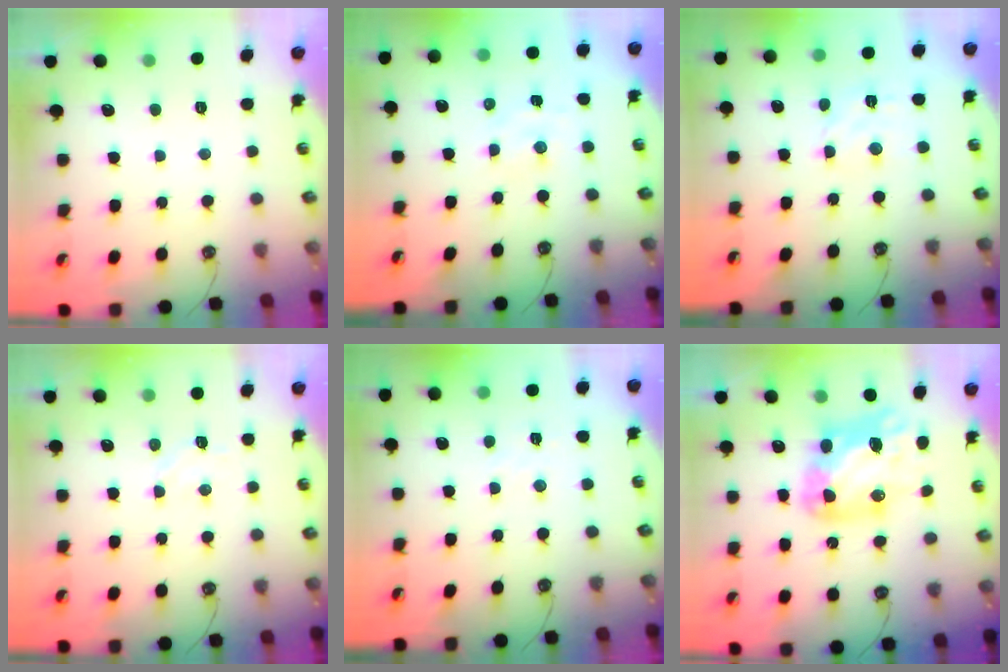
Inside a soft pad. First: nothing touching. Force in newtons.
{"total": 1.6, "press": 1.6, "slide": 0.1}
{"total": 4.2, "press": 4.2, "slide": 0.4}
{"total": 5.4, "press": 5.4, "slide": 0.6}
{"total": 2.8, "press": 2.7, "slide": 0.5}
{"total": 12.7, "press": 12.7, "slide": 0.8}